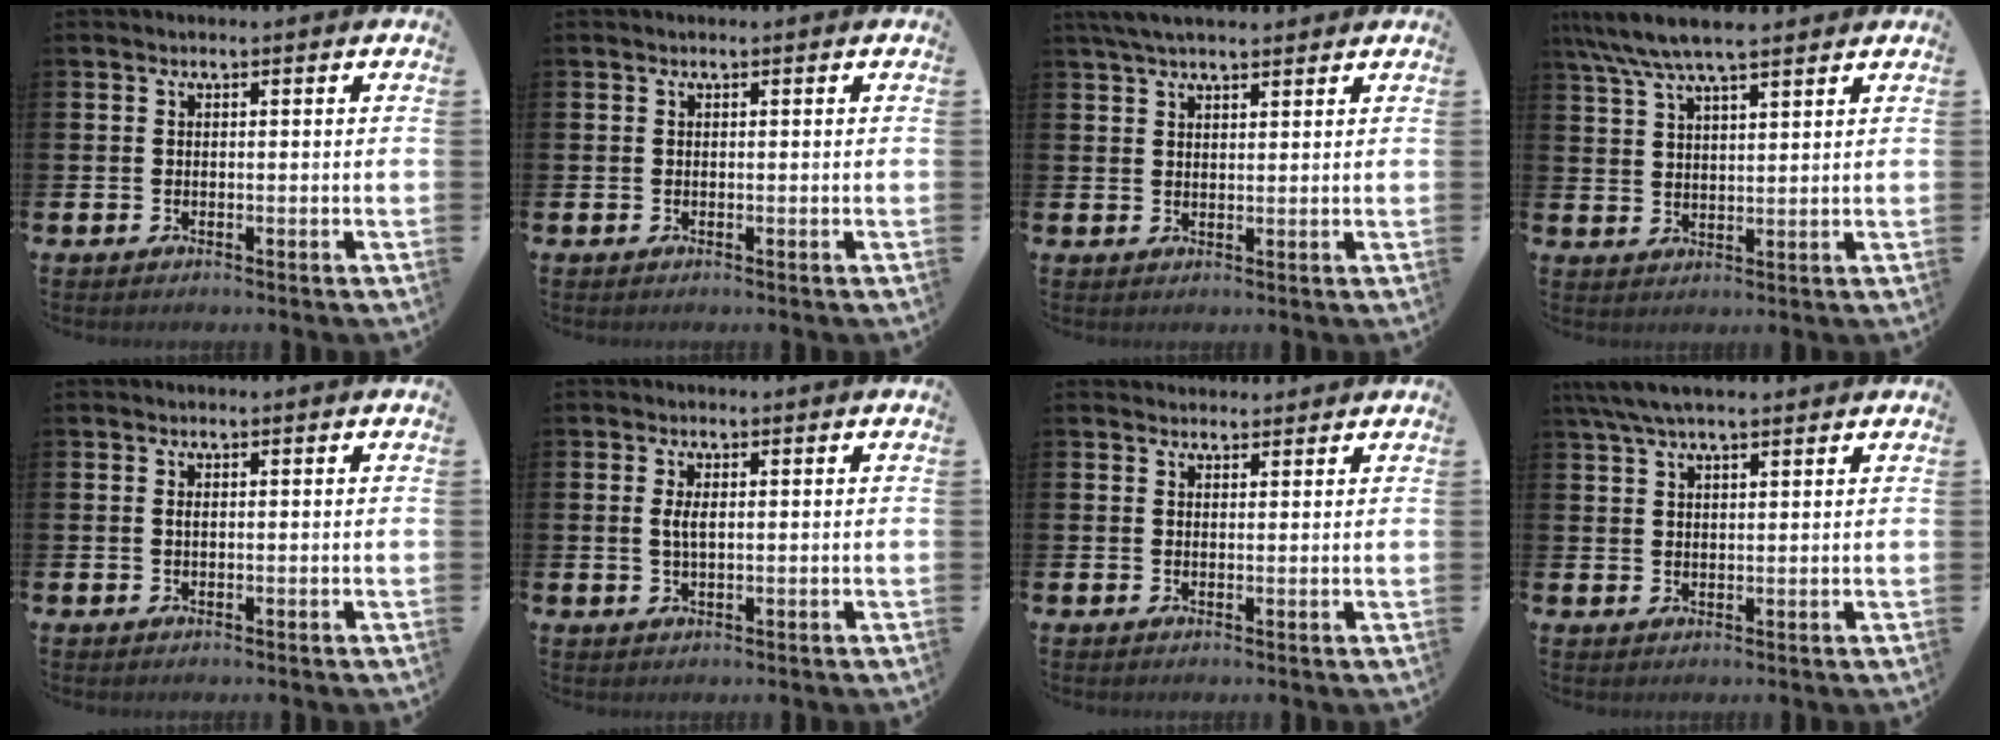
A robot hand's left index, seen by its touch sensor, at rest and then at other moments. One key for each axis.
{"total": 0.0}
{"total": 4.3, "fx": 3.8, "fy": 1.1, "fz": 1.6, "tx": -0.033, "ty": -0.007, "tz": 0.070}
{"total": 7.2, "fx": 6.2, "fy": 1.5, "fz": 3.3, "tx": -0.075, "ty": -0.019, "tz": 0.111}
{"total": 0.6, "fx": 0.2, "fy": 0.2, "fz": 0.5, "tx": -0.007, "ty": 0.000, "tz": 0.002}
{"total": 2.3, "fx": 0.4, "fy": 0.9, "fz": 2.0, "tx": -0.038, "ty": 0.004, "tz": 0.005}
{"total": 1.8, "fx": 1.8, "fy": 0.5, "fz": -0.2, "tx": 0.015, "ty": -0.007, "tz": 0.030}
{"total": 5.2, "fx": 4.2, "fy": 1.3, "fz": 2.8, "tx": -0.057, "ty": -0.005, "tz": 0.075}